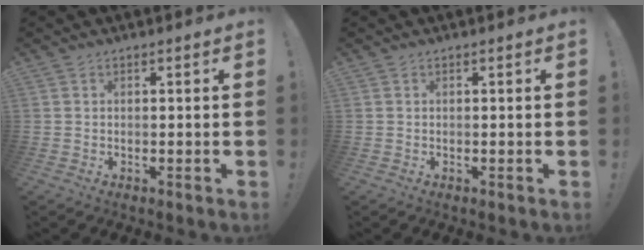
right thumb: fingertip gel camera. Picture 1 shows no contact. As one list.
[{"total": 0.0}]